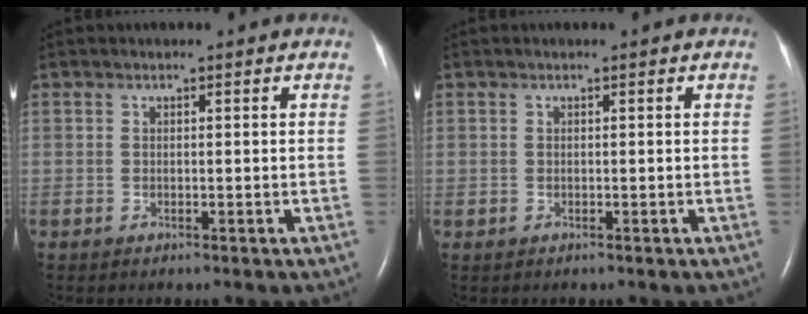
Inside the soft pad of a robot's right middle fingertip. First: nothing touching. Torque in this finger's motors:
{"motor_torque": [0.24, -0.01, 0.14, 0.02]}